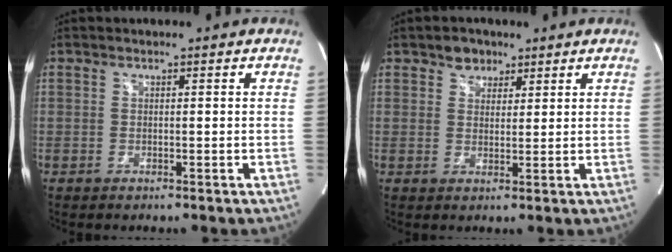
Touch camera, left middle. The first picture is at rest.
{"total": 3.2, "force": [2.1, 2.3, 0.7], "torque": [-0.008, 0.006, 0.033]}